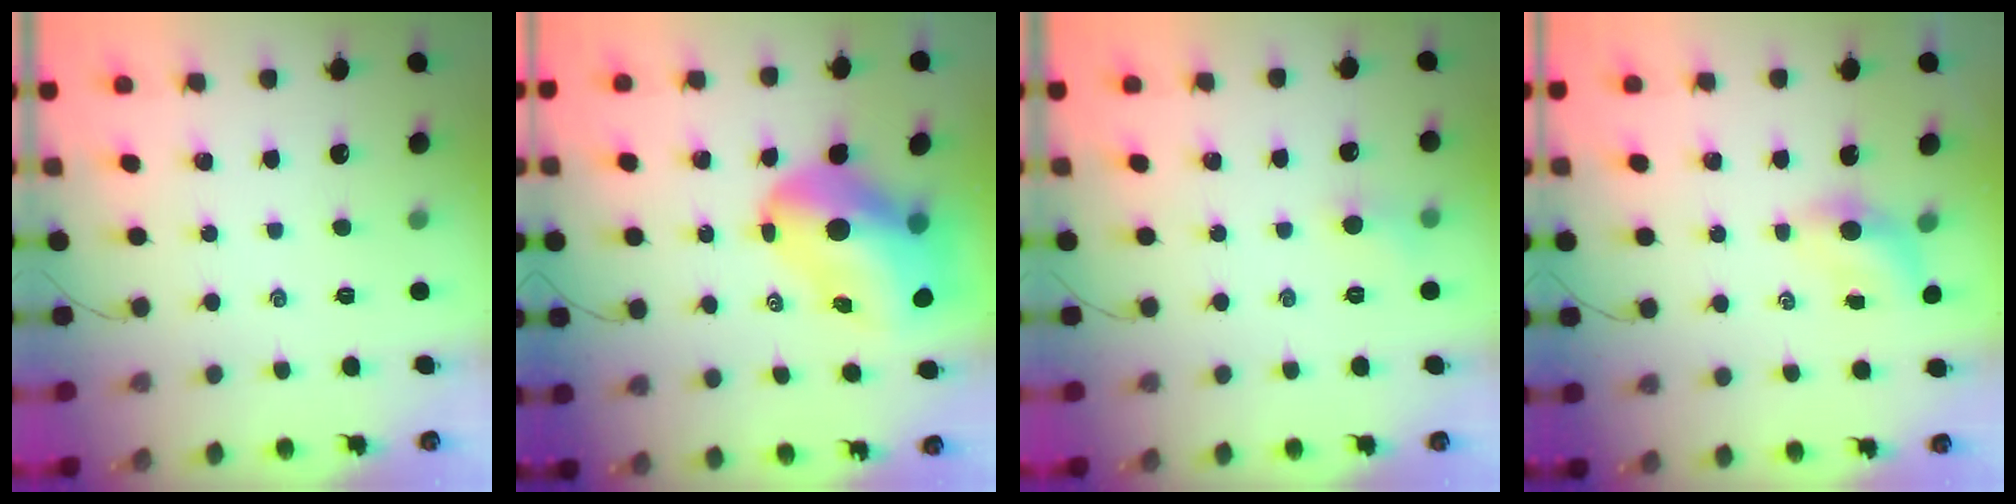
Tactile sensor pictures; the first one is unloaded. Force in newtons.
{"total": 15.4, "press": 14.7, "slide": 4.6}
{"total": 3.8, "press": 3.6, "slide": 1.2}
{"total": 3.8, "press": 3.7, "slide": 0.8}